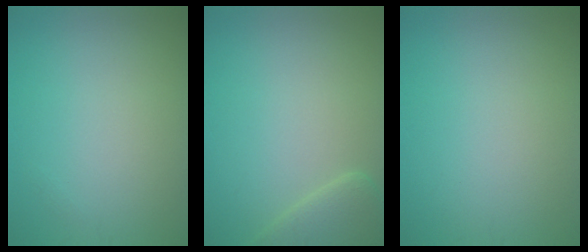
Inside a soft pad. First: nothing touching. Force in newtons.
{"total": 2.6, "press": 2.5, "slide": 0.3}
{"total": 0.0}